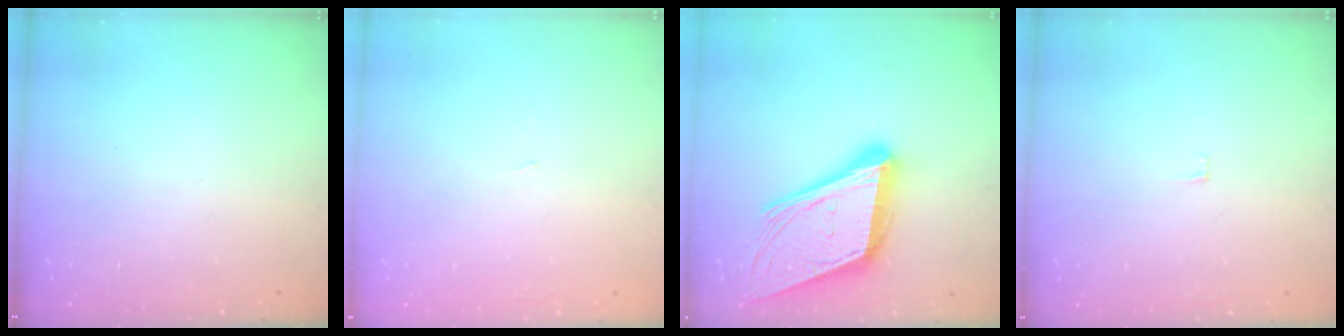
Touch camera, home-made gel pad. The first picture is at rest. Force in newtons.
{"total": 0.9, "press": 0.9, "slide": 0.0}
{"total": 22.1, "press": 21.7, "slide": 4.6}
{"total": 3.4, "press": 3.4, "slide": 0.3}